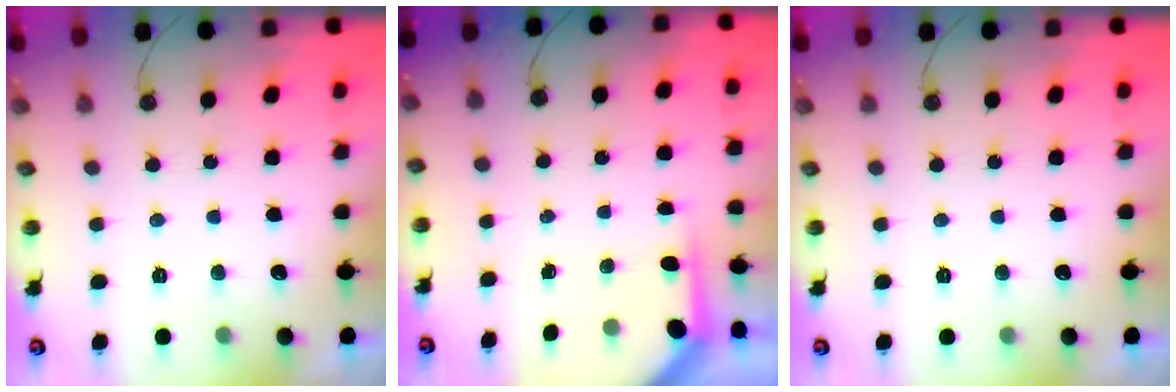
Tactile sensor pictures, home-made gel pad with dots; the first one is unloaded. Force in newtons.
{"total": 3.2, "press": 3.2, "slide": 0.4}
{"total": 0.0}